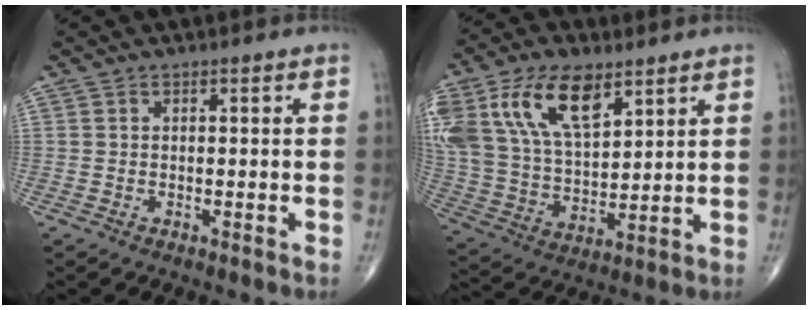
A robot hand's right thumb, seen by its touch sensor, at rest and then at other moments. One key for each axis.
{"total": 21.3, "fx": 10.2, "fy": 11.3, "fz": 14.9, "tx": -0.303, "ty": -0.012, "tz": 0.198}